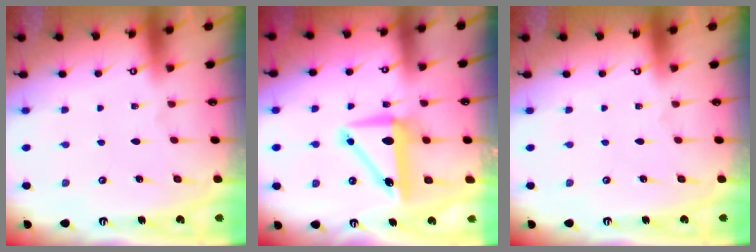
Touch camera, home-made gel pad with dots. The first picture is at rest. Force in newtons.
{"total": 9.4, "press": 9.2, "slide": 1.9}
{"total": 0.0}